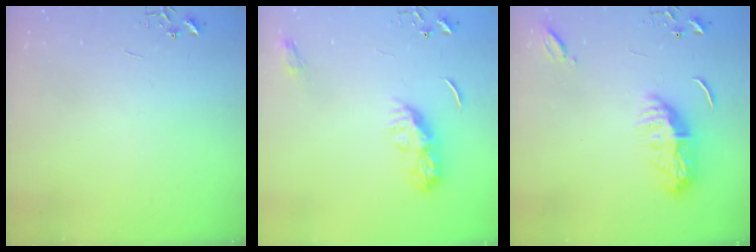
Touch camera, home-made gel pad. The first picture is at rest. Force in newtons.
{"total": 9.0, "press": 9.0, "slide": 0.2}
{"total": 11.6, "press": 11.6, "slide": 1.0}